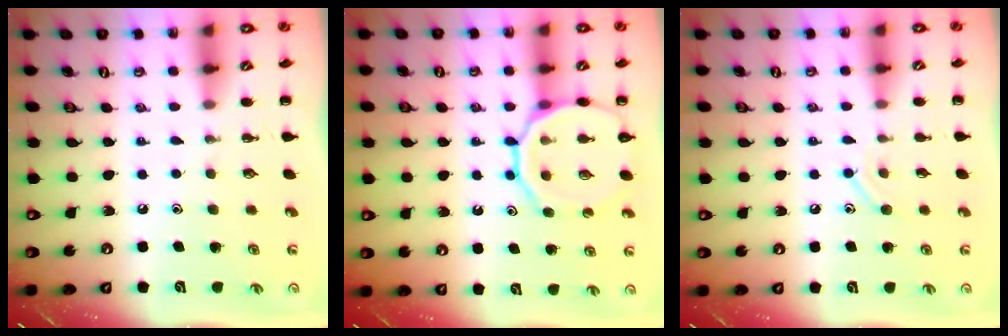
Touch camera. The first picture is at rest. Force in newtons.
{"total": 14.6, "press": 14.4, "slide": 2.1}
{"total": 7.2, "press": 7.1, "slide": 1.5}